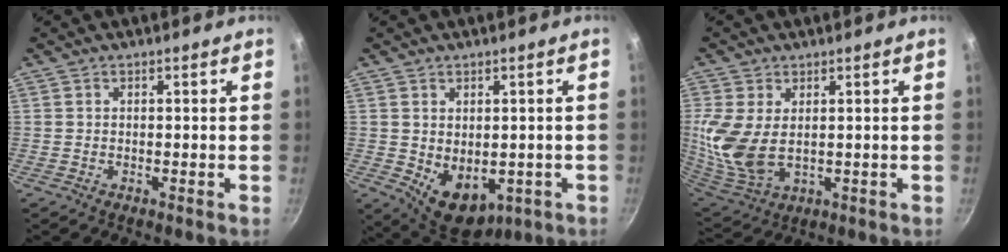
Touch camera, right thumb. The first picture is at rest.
{"total": 10.1, "force": [-1.6, 7.0, 7.1], "torque": [-0.079, -0.013, 0.003]}
{"total": 12.7, "force": [1.7, 7.7, 10.0], "torque": [-0.214, -0.019, 0.047]}